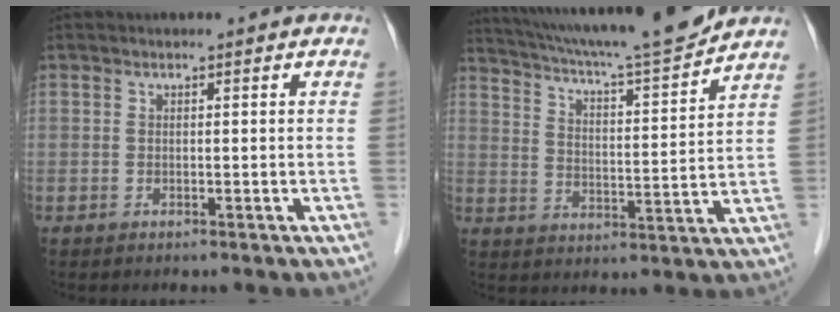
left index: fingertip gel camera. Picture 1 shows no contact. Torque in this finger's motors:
{"motor_torque": [-0.19, -0.85, 0.25, 0.17]}